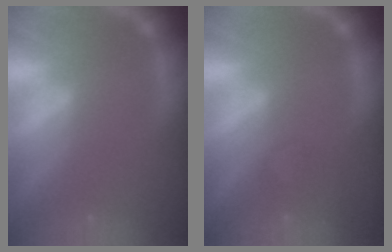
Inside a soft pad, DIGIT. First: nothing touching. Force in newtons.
{"total": 1.4}